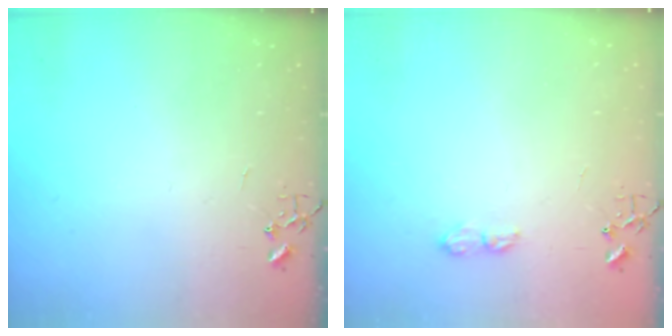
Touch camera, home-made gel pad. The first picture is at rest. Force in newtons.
{"total": 7.0, "press": 7.0, "slide": 0.8}